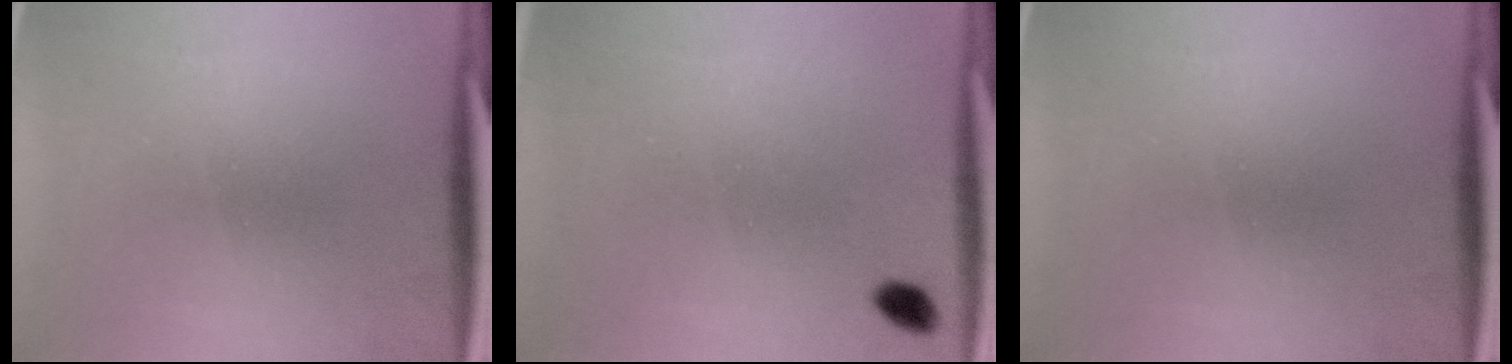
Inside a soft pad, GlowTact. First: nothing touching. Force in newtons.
{"total": 2.0}
{"total": 0.0}